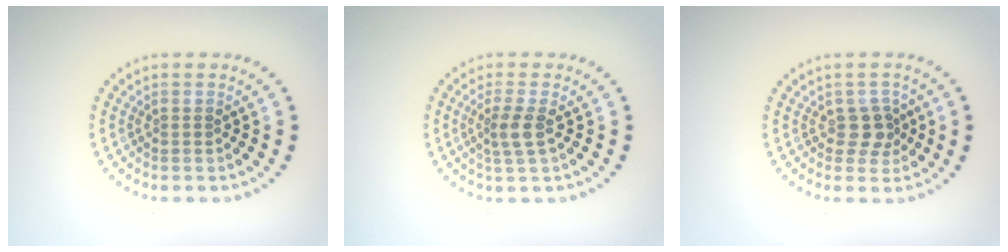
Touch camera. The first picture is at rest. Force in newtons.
{"total": 2.0, "press": 1.7, "slide": 1.2}
{"total": 1.8, "press": 1.6, "slide": 0.9}